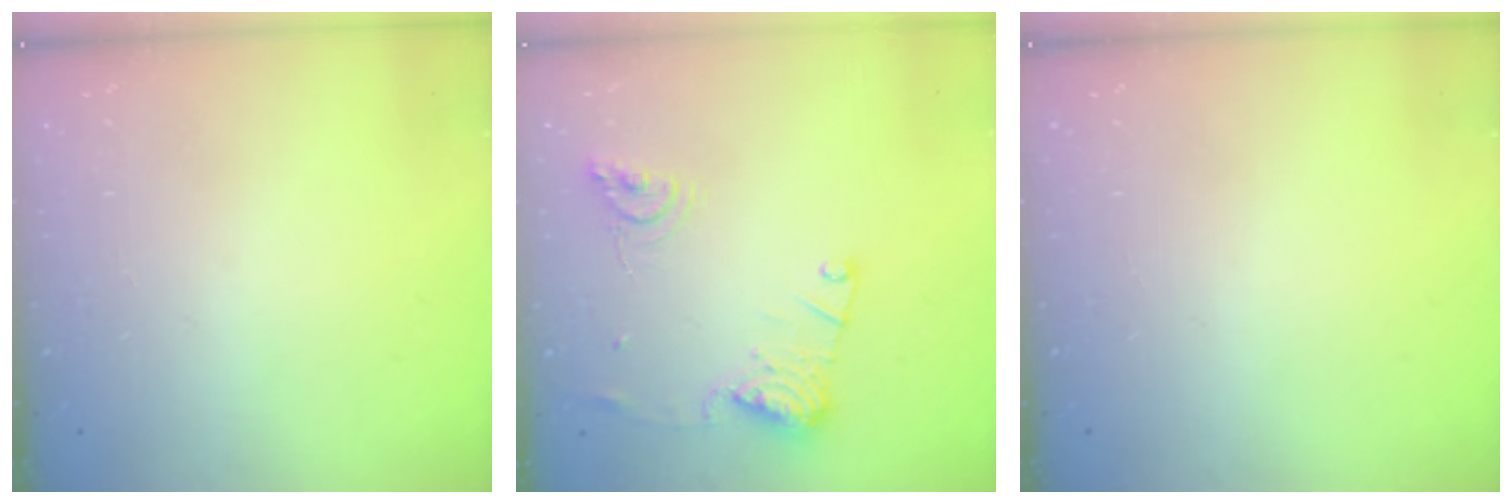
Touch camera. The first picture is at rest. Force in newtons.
{"total": 12.9, "press": 12.8, "slide": 1.5}
{"total": 0.0}